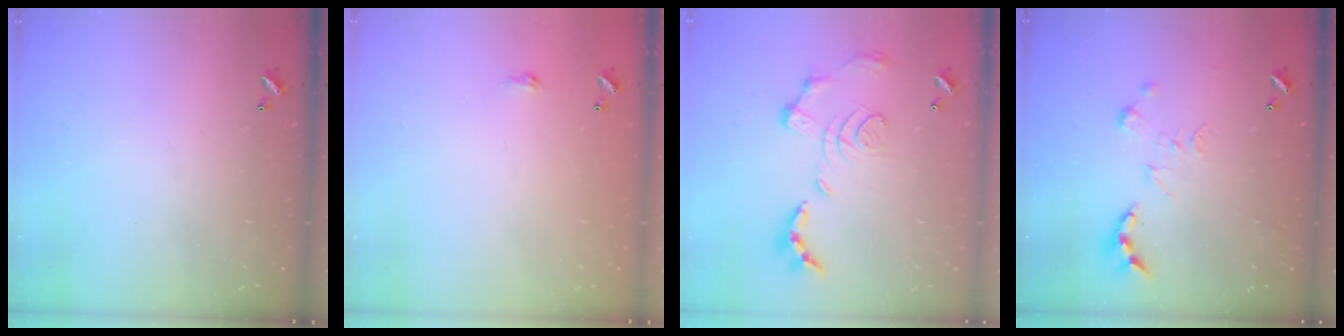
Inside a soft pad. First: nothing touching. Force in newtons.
{"total": 1.8, "press": 1.8, "slide": 0.3}
{"total": 1.5, "press": 0.8, "slide": 1.3}
{"total": 0.0}